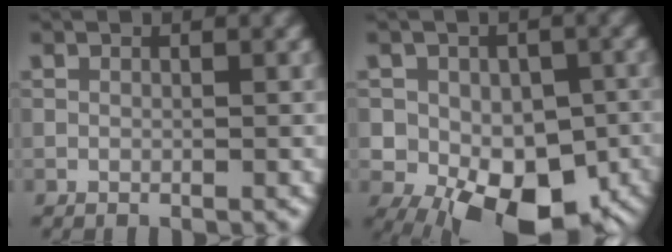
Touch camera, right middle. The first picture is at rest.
{"total": 11.7, "force": [-4.4, 7.5, 7.8], "torque": [-0.078, -0.010, -0.059]}